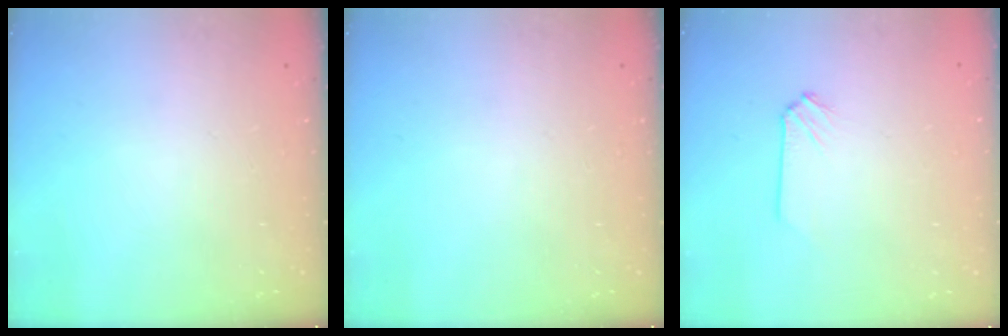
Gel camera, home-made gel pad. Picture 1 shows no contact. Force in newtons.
{"total": 0.0}
{"total": 0.0}